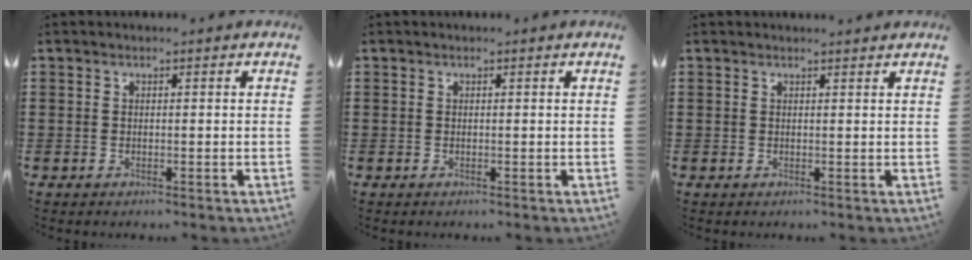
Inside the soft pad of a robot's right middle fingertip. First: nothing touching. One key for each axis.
{"total": 0.0}
{"total": 0.8, "fx": 0.8, "fy": 0.0, "fz": 0.0, "tx": -0.002, "ty": -0.003, "tz": 0.015}